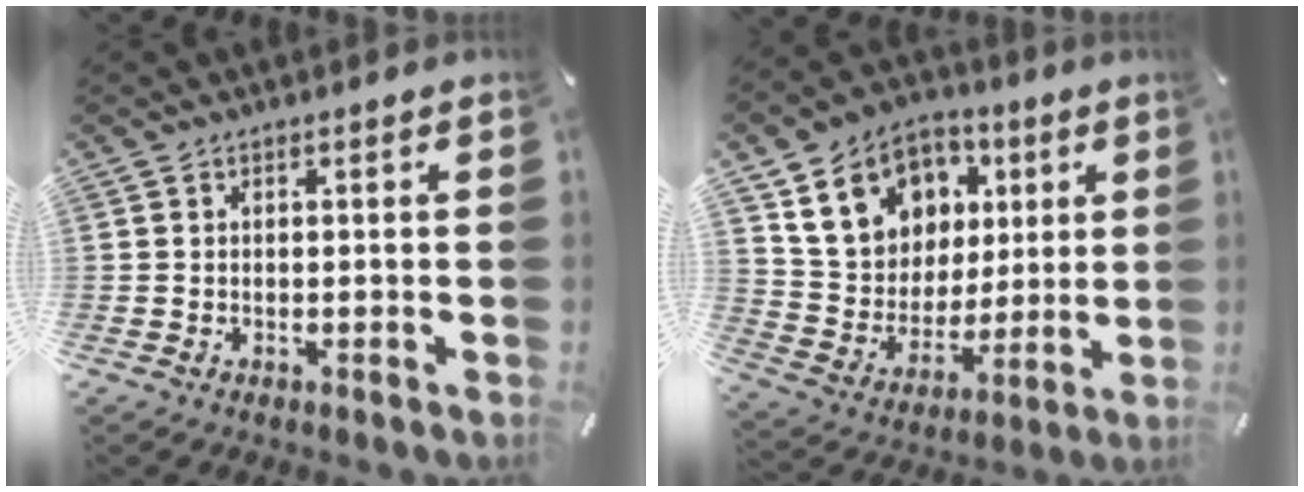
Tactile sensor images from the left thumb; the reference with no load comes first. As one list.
[{"total": 16.1, "force": [6.3, 13.6, 5.8], "torque": [-0.101, -0.017, 0.128]}]